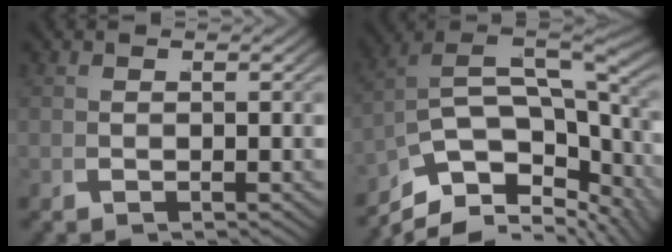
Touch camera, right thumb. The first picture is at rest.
{"total": 13.9, "force": [-2.4, 9.3, 10.0], "torque": [-0.187, -0.034, -0.029]}